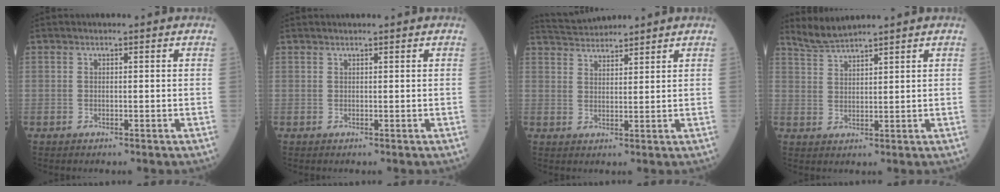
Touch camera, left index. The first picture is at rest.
{"total": 0.5, "force": [0.5, -0.1, 0.1], "torque": [-0.006, 0.009, 0.013]}
{"total": 5.7, "force": [5.7, 0.1, 0.7], "torque": [-0.024, 0.031, 0.107]}
{"total": 3.4, "force": [3.3, -0.8, 0.2], "torque": [-0.015, 0.003, 0.074]}